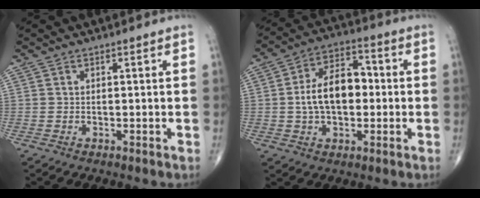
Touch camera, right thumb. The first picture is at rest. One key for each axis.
{"total": 12.4, "fx": -0.2, "fy": 7.6, "fz": 9.8, "tx": -0.151, "ty": 0.028, "tz": -0.009}